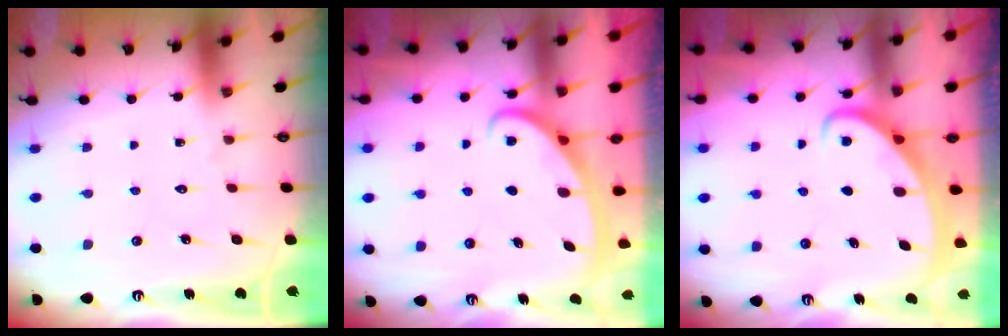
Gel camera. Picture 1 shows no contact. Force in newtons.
{"total": 2.7, "press": 2.7, "slide": 0.4}
{"total": 2.5, "press": 2.5, "slide": 0.3}